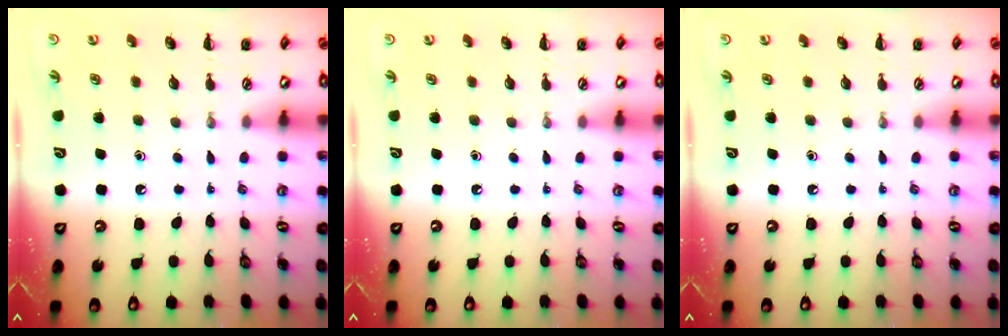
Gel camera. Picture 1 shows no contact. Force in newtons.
{"total": 0.0}
{"total": 0.0}